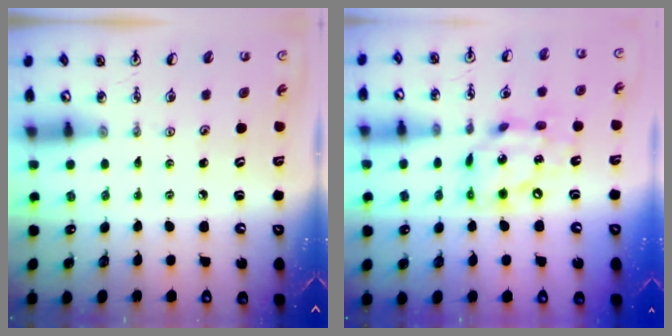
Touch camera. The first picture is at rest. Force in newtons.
{"total": 13.6, "press": 13.5, "slide": 1.1}